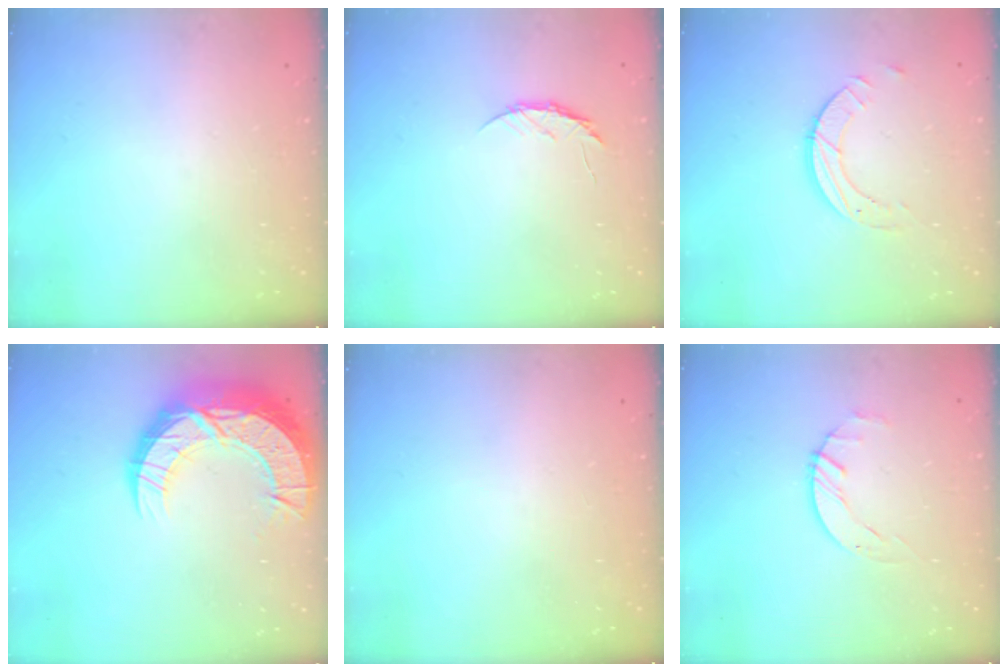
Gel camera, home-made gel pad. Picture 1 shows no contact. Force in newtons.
{"total": 4.2, "press": 4.2, "slide": 0.5}
{"total": 5.8, "press": 5.8, "slide": 0.4}
{"total": 24.0, "press": 23.9, "slide": 1.9}
{"total": 0.0}
{"total": 1.8, "press": 1.8, "slide": 0.3}